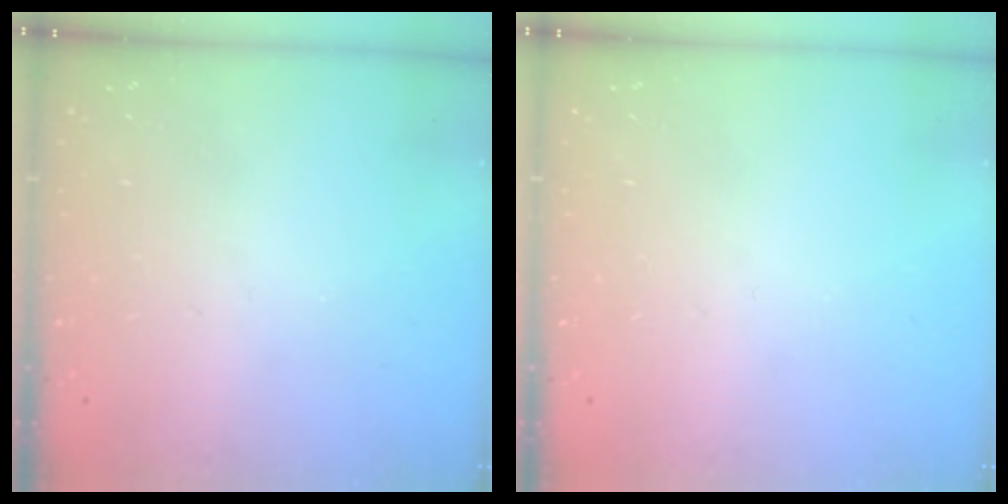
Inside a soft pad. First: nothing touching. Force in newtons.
{"total": 0.0}